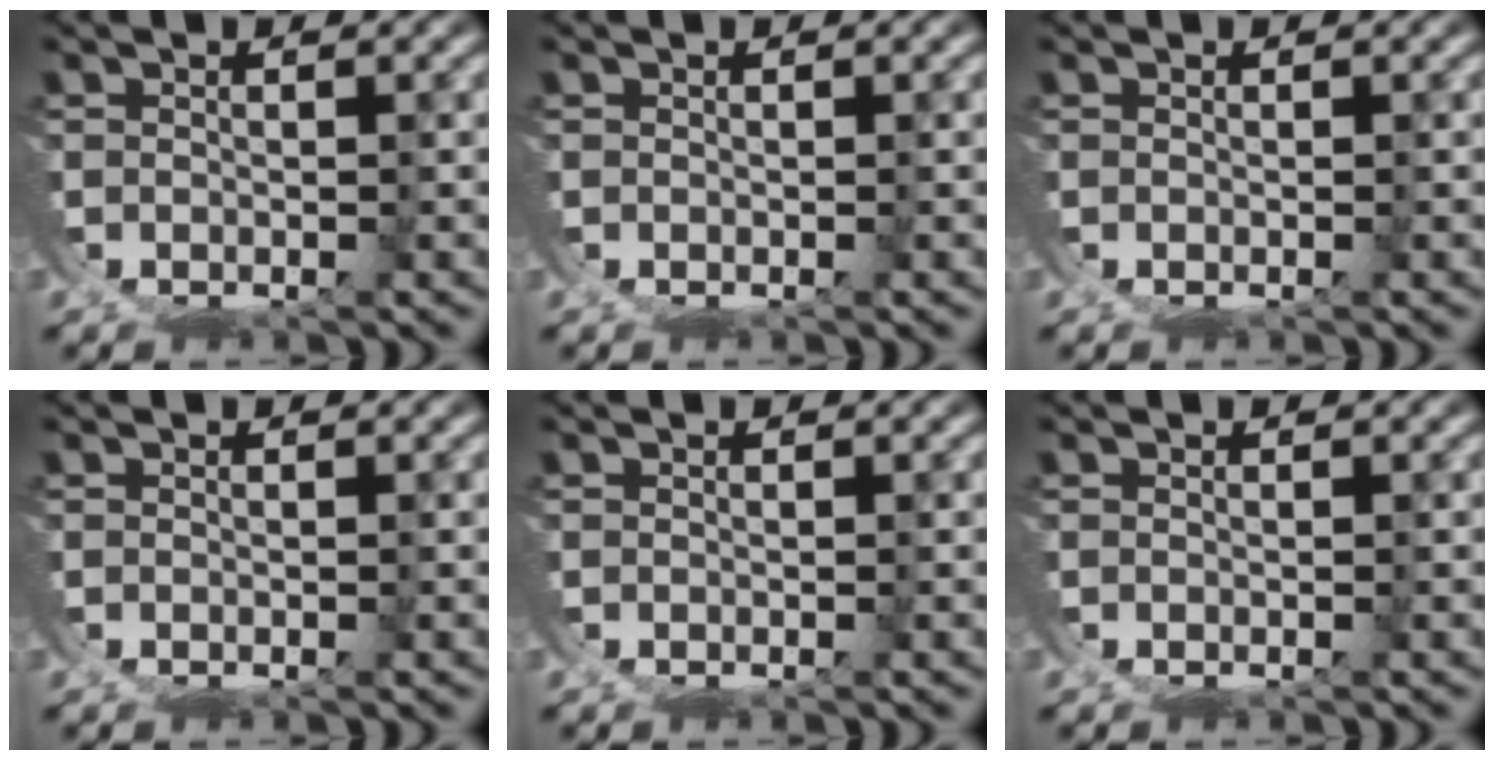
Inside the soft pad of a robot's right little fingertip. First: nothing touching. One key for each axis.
{"total": 0.0}
{"total": 0.0}
{"total": 0.0}
{"total": 0.0}
{"total": 0.0}